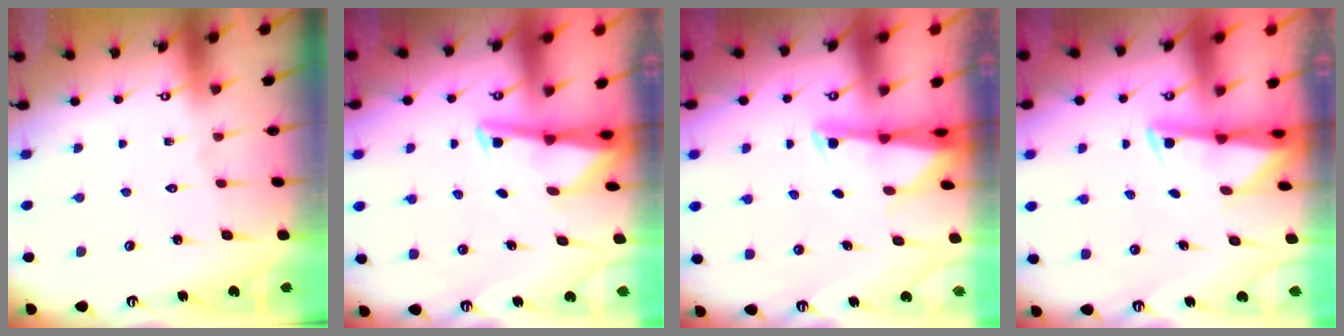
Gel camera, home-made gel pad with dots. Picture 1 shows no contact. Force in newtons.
{"total": 3.0, "press": 3.0, "slide": 0.3}
{"total": 2.6, "press": 2.5, "slide": 0.5}
{"total": 2.2, "press": 2.2, "slide": 0.4}